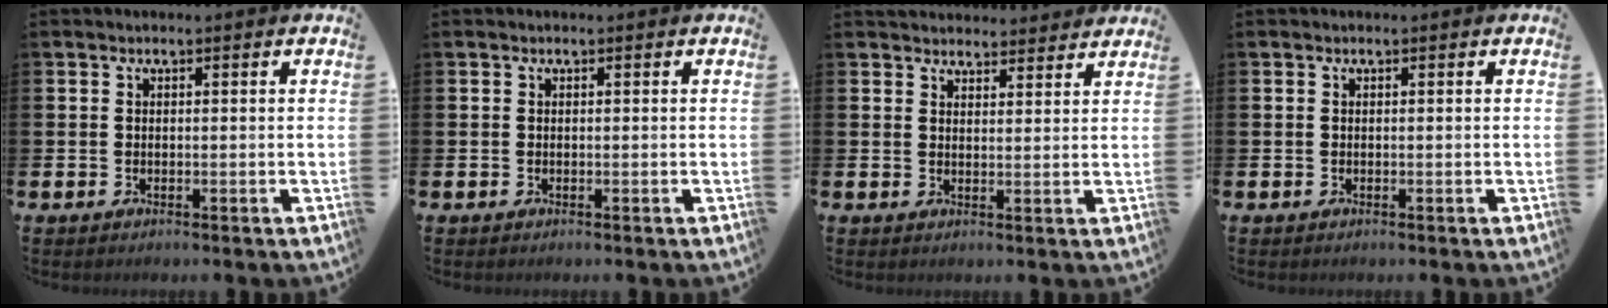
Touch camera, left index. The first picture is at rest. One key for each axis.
{"total": 0.0}
{"total": 3.3, "fx": 3.2, "fy": 0.8, "fz": -0.1, "tx": 0.005, "ty": -0.019, "tz": 0.058}
{"total": 0.0}